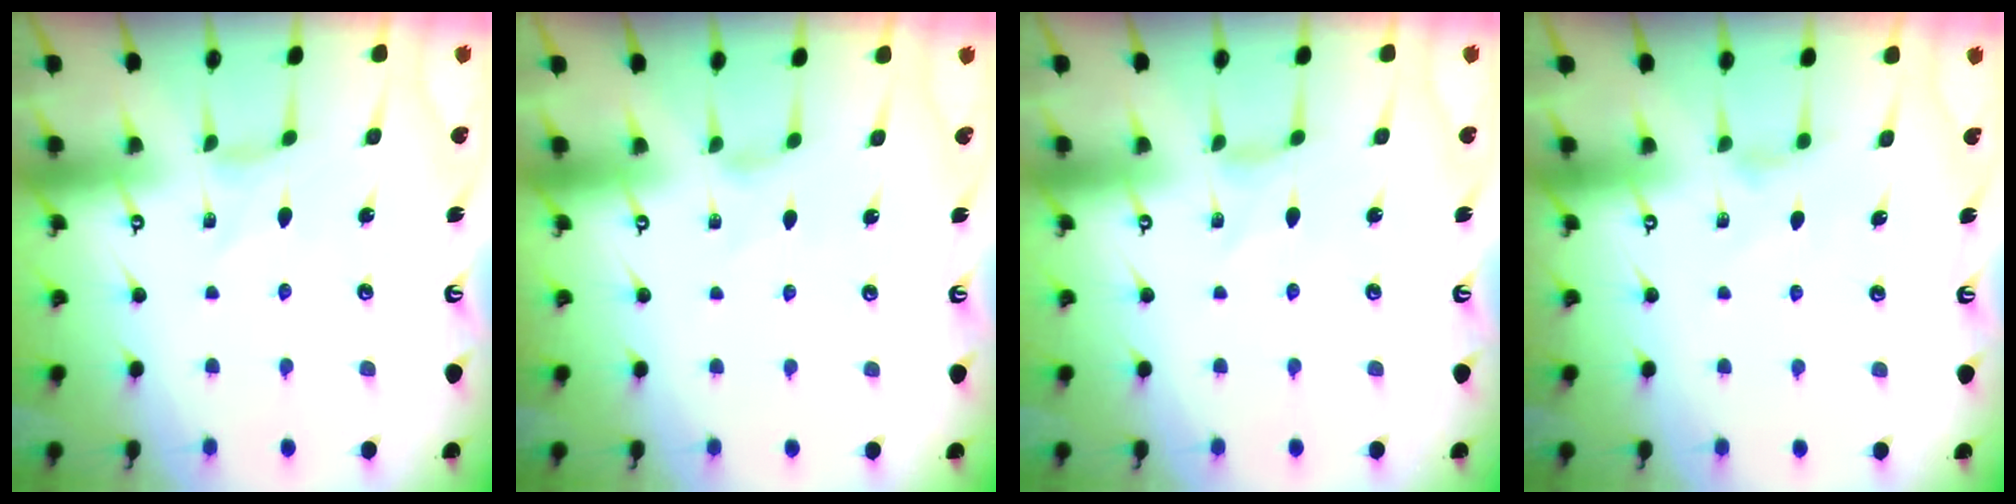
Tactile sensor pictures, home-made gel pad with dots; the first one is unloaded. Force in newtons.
{"total": 0.0}
{"total": 0.0}
{"total": 3.5, "press": 3.4, "slide": 0.5}